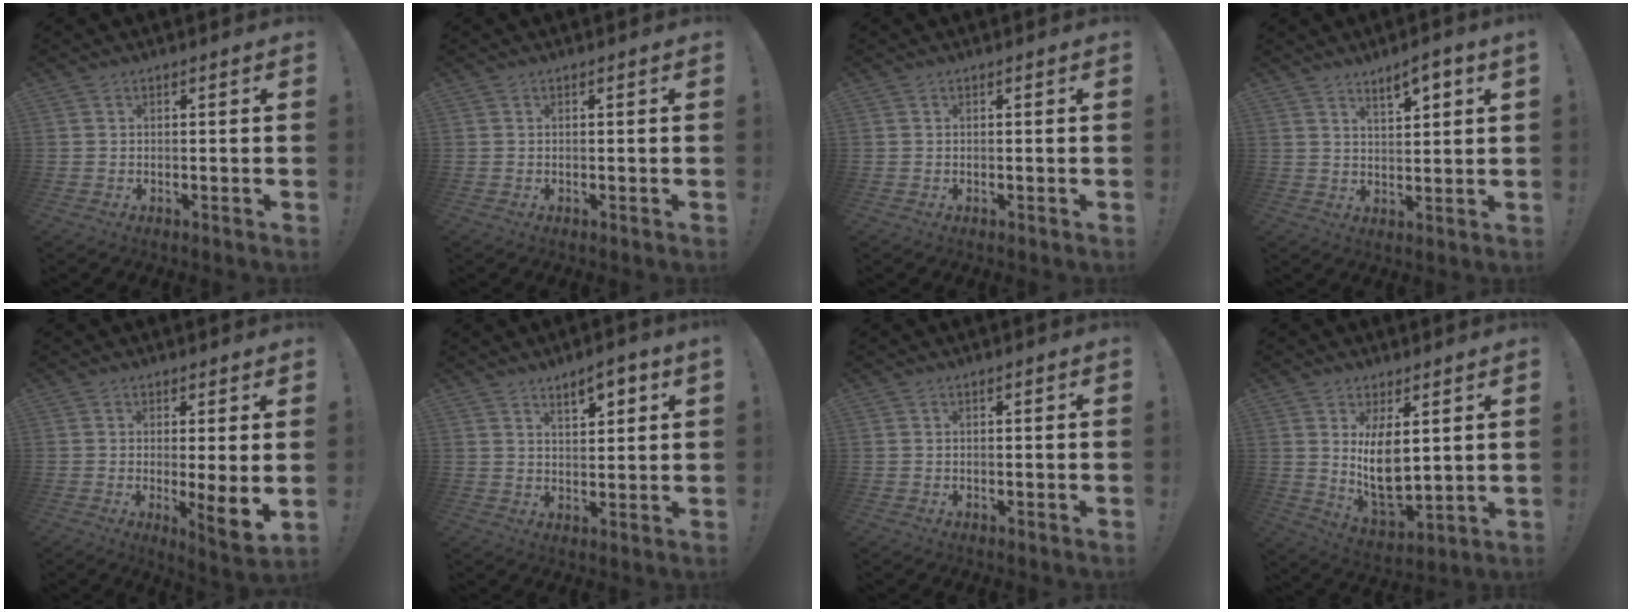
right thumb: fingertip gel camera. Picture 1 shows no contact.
{"total": 0.0}
{"total": 0.0}
{"total": 5.2, "force": [3.9, 0.9, 3.4], "torque": [-0.043, -0.025, 0.061]}
{"total": 6.8, "force": [0.0, 0.3, 6.7], "torque": [-0.072, -0.026, 0.001]}
{"total": 5.8, "force": [4.1, 1.7, 3.8], "torque": [-0.044, -0.025, 0.064]}
{"total": 0.0}
{"total": 11.6, "force": [3.5, 6.1, 9.2], "torque": [-0.168, -0.043, 0.066]}